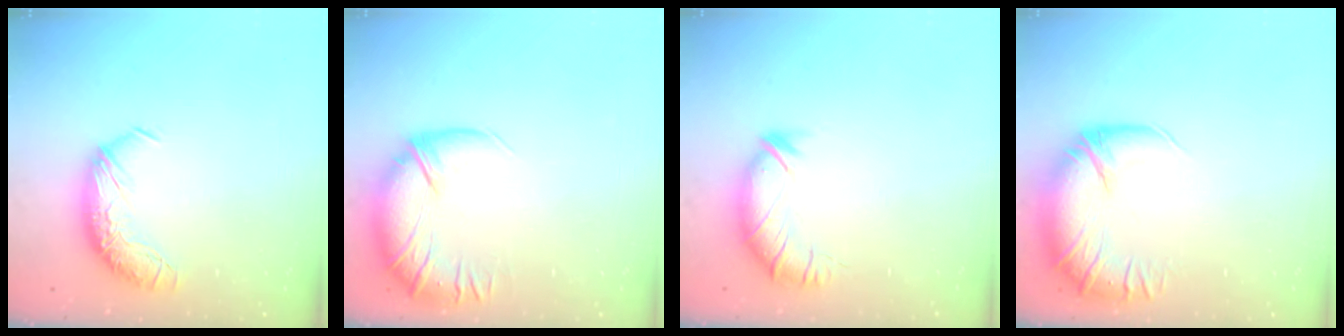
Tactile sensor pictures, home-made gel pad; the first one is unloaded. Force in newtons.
{"total": 2.9, "press": 0.2, "slide": 2.9}
{"total": 3.0, "press": 2.3, "slide": 2.0}
{"total": 3.6, "press": 1.0, "slide": 3.5}